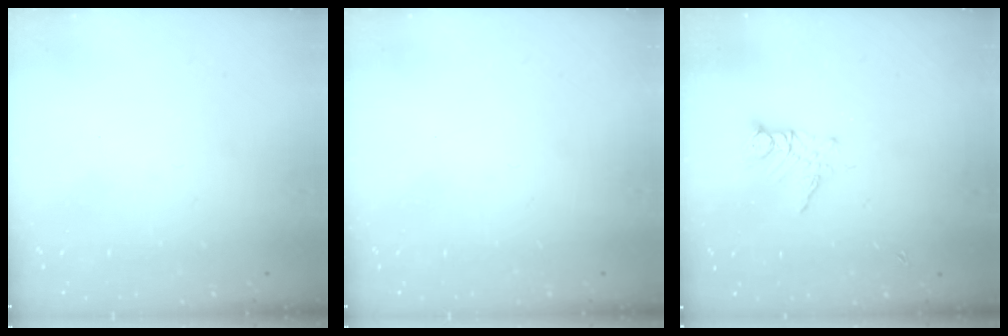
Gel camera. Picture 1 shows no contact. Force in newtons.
{"total": 0.0}
{"total": 8.3, "press": 8.3, "slide": 0.7}